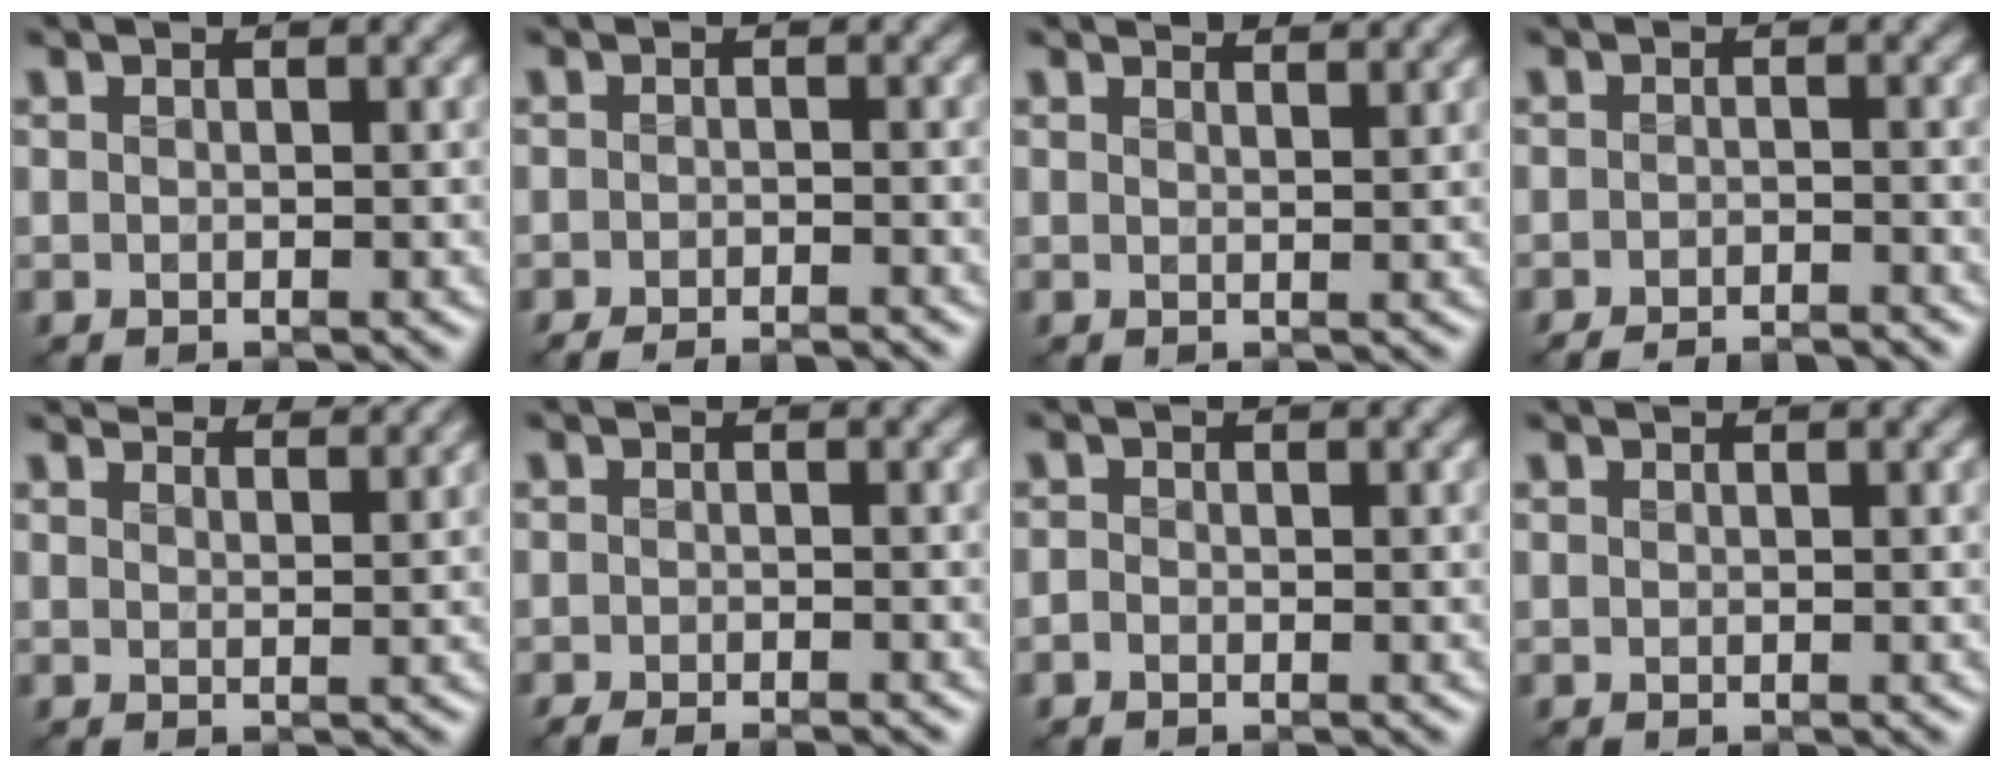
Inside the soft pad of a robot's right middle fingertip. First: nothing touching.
{"total": 2.6, "force": [-2.5, 0.1, 0.6], "torque": [0.000, -0.004, -0.039]}
{"total": 2.4, "force": [2.3, 0.2, 0.7], "torque": [-0.013, 0.003, 0.024]}
{"total": 3.1, "force": [-3.1, 0.1, 0.6], "torque": [-0.003, -0.002, -0.047]}
{"total": 4.5, "force": [4.2, 0.5, 1.4], "torque": [-0.022, 0.004, 0.042]}
{"total": 1.9, "force": [-1.8, 0.0, 0.5], "torque": [-0.005, -0.007, -0.030]}
{"total": 0.9, "force": [-0.8, 0.3, 0.2], "torque": [-0.004, -0.004, -0.019]}
{"total": 0.0}